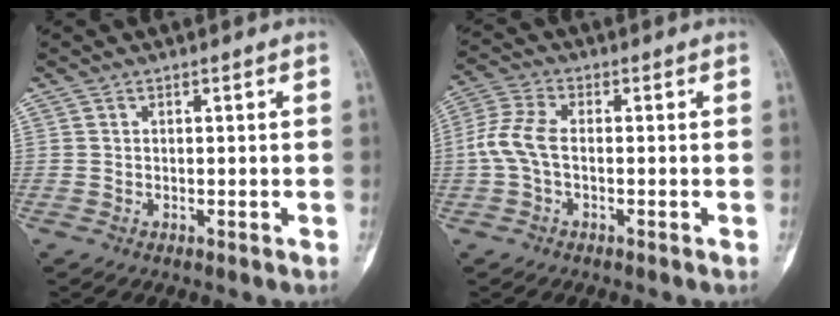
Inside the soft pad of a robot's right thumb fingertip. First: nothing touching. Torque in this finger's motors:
{"motor_torque": [0.78, 0.80, 0.67, -0.30, 0.09]}